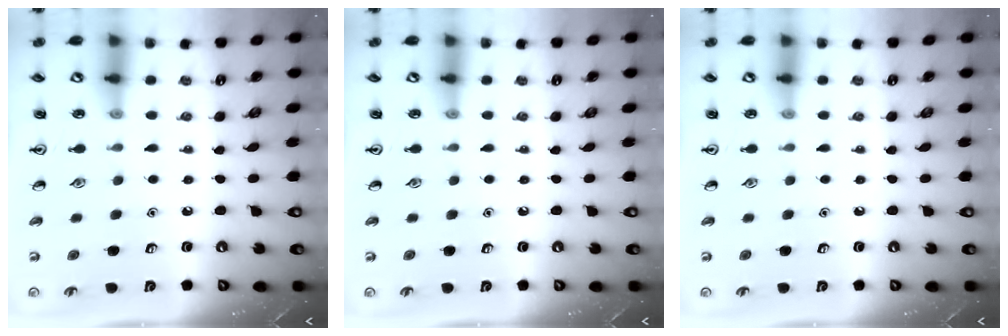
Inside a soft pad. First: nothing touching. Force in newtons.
{"total": 0.0}
{"total": 0.0}